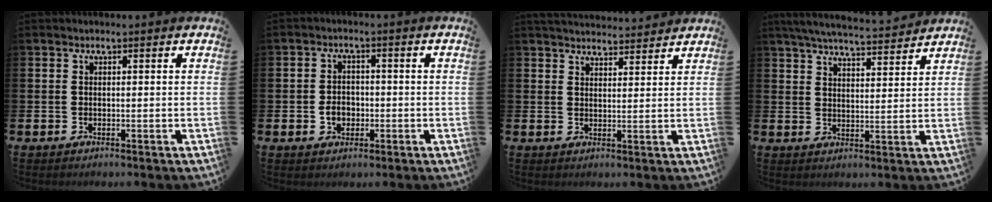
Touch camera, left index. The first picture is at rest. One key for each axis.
{"total": 3.0, "fx": -0.8, "fy": 2.3, "fz": 1.6, "tx": -0.020, "ty": -0.002, "tz": -0.022}
{"total": 3.9, "fx": 3.9, "fy": 0.5, "fz": 0.1, "tx": -0.008, "ty": -0.020, "tz": 0.072}
{"total": 6.2, "fx": 6.0, "fy": 0.5, "fz": 1.5, "tx": -0.044, "ty": -0.034, "tz": 0.106}